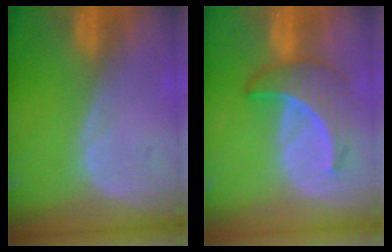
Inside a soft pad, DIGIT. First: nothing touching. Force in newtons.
{"total": 6.6, "press": 6.1, "slide": 2.5}